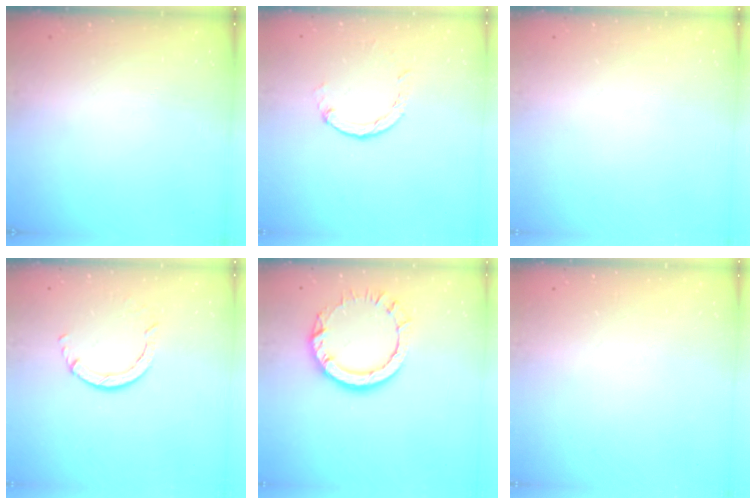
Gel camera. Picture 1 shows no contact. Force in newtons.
{"total": 2.0, "press": 2.0, "slide": 0.2}
{"total": 0.0}
{"total": 3.0, "press": 3.0, "slide": 0.4}
{"total": 8.7, "press": 8.6, "slide": 0.7}
{"total": 2.2, "press": 2.2, "slide": 0.1}